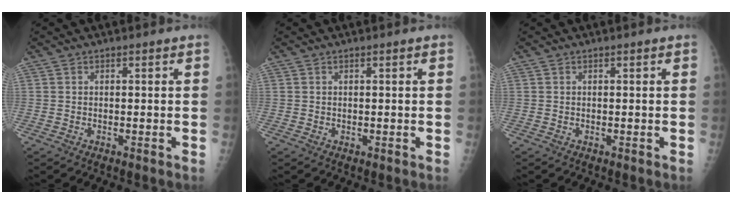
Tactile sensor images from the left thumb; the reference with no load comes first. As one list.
[{"total": 0.0}, {"total": 0.0}]